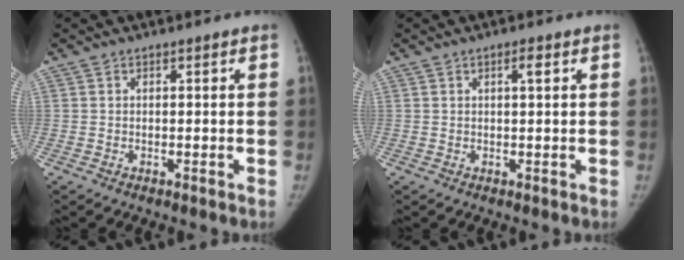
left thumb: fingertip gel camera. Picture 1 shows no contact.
{"total": 1.6, "force": [0.6, 0.2, 1.5], "torque": [-0.023, 0.001, 0.010]}